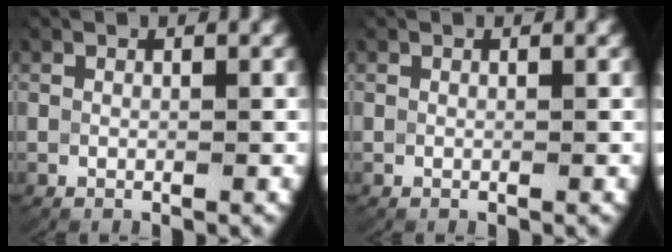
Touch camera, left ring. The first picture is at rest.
{"total": 0.0}